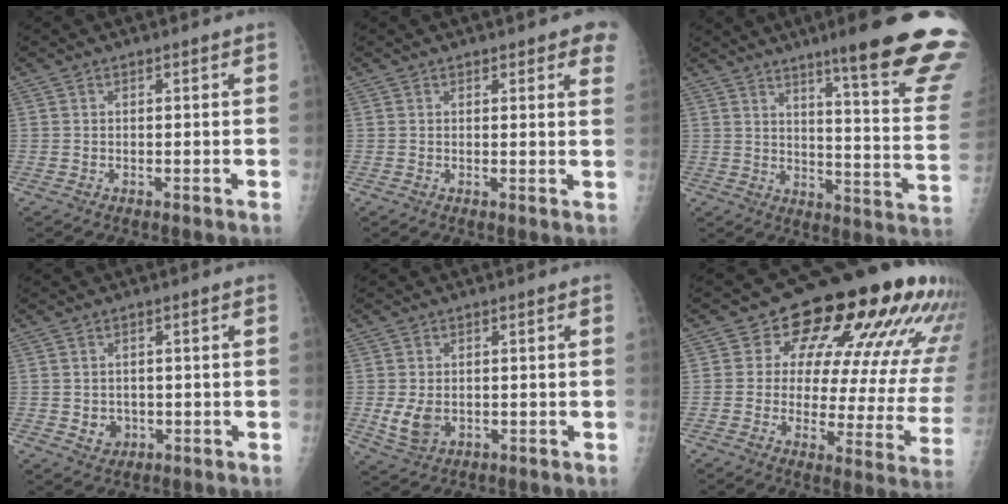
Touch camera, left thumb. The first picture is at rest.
{"total": 5.3, "force": [3.6, 1.9, 3.5], "torque": [-0.010, -0.007, 0.032]}
{"total": 24.3, "force": [16.8, 1.9, 17.4], "torque": [-0.192, -0.101, 0.221]}
{"total": 3.2, "force": [-0.4, 2.9, 1.4], "torque": [-0.008, 0.001, 0.003]}
{"total": 5.0, "force": [-0.5, 3.6, 3.4], "torque": [-0.059, -0.008, 0.001]}
{"total": 22.9, "force": [11.7, 10.4, 16.8], "torque": [-0.187, -0.031, 0.141]}